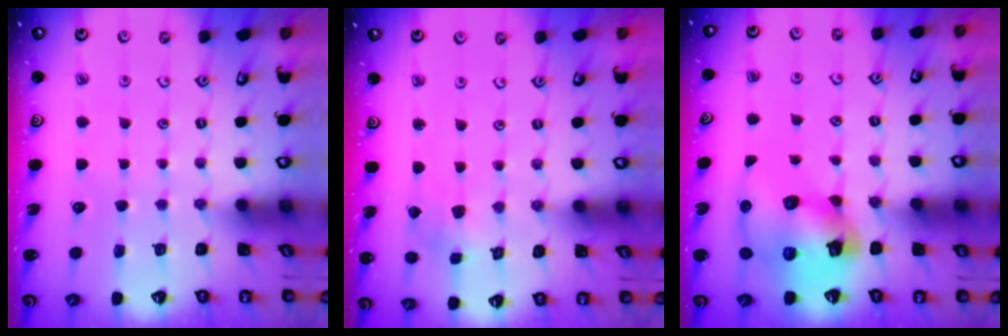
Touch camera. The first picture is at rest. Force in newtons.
{"total": 2.0, "press": 1.9, "slide": 0.3}
{"total": 12.8, "press": 12.7, "slide": 1.8}